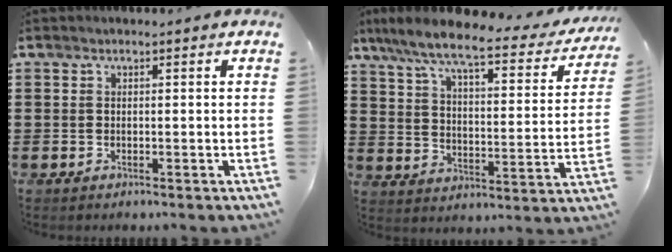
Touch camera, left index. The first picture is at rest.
{"total": 8.1, "force": [6.7, 0.7, 4.6], "torque": [-0.116, -0.041, 0.108]}